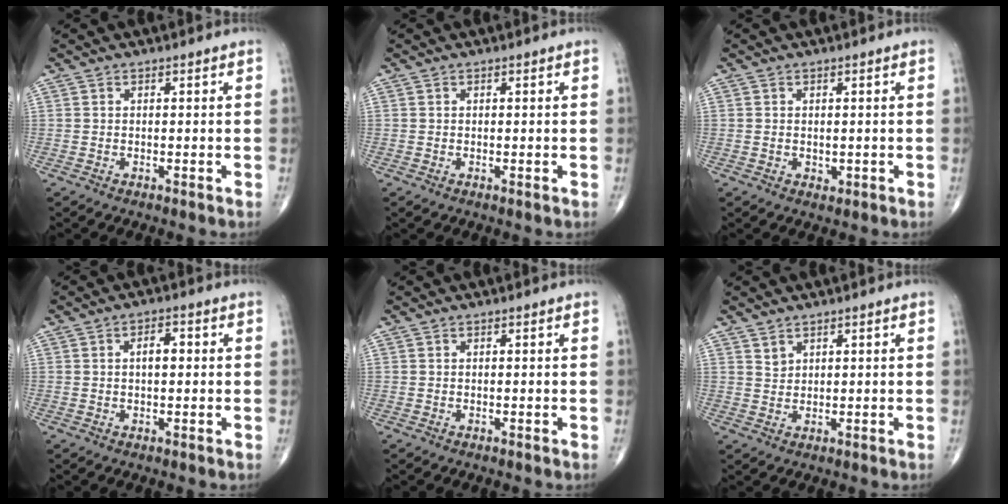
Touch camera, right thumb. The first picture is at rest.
{"total": 0.7, "force": [-0.1, 0.5, 0.6], "torque": [-0.013, -0.004, -0.001]}
{"total": 1.2, "force": [0.0, 1.0, 0.7], "torque": [-0.009, -0.001, 0.004]}
{"total": 3.2, "force": [0.5, 1.6, 2.8], "torque": [-0.041, 0.005, 0.004]}
{"total": 0.0}
{"total": 1.7, "force": [1.4, 0.9, 0.4], "torque": [0.004, -0.011, 0.026]}